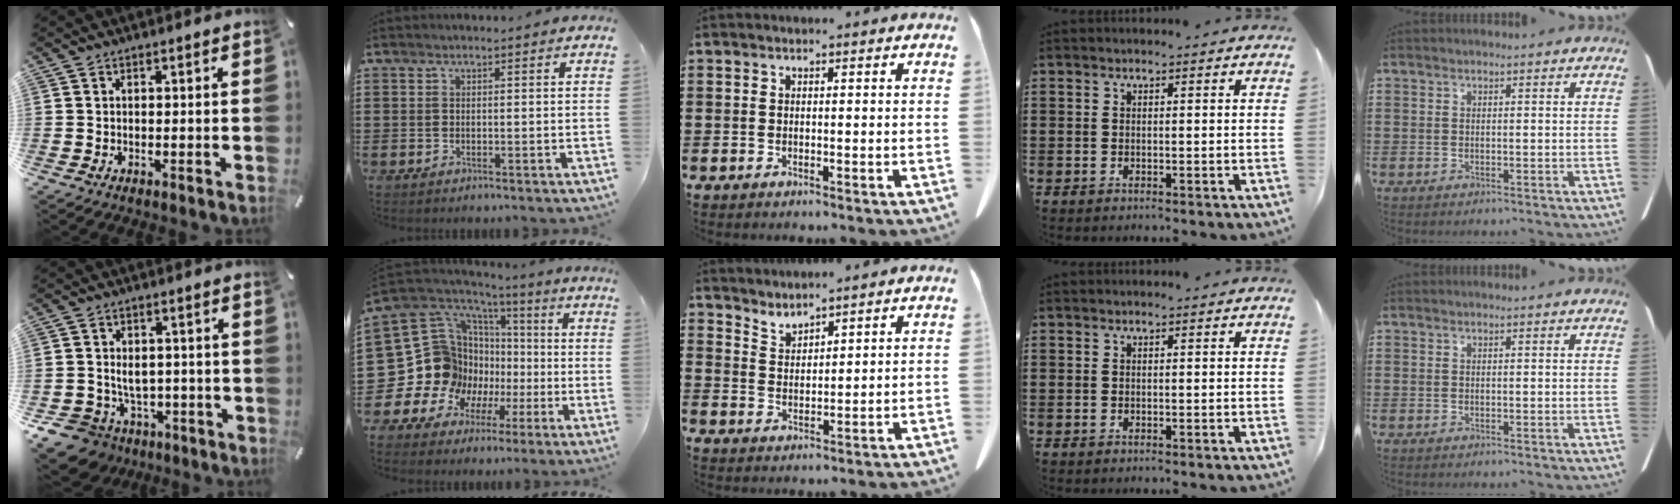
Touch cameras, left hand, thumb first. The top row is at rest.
{"thumb": {"total": 8.3, "force": [-2.3, 7.5, 2.8], "torque": [-0.076, 0.018, -0.034]}, "index": {"total": 16.4, "force": [-2.7, 15.2, 5.6], "torque": [-0.196, -0.032, -0.006]}, "middle": {"total": 3.0, "force": [3.0, 0.0, -0.2], "torque": [-0.005, -0.014, 0.058]}}